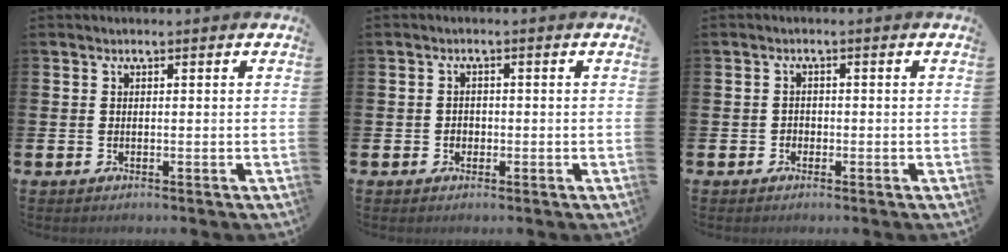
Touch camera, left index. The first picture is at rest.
{"total": 1.3, "force": [-0.3, 1.2, 0.4], "torque": [0.004, 0.001, -0.011]}
{"total": 1.2, "force": [-0.6, 1.1, 0.2], "torque": [0.002, 0.001, -0.015]}